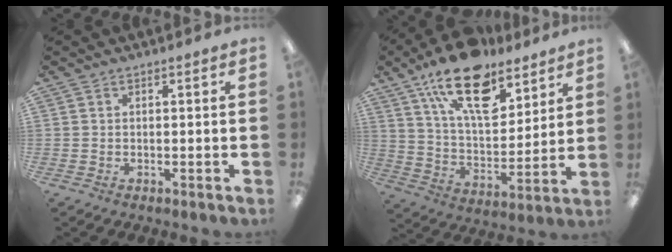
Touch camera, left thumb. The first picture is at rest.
{"total": 20.8, "force": [13.5, 9.7, 12.5], "torque": [-0.206, -0.066, 0.234]}